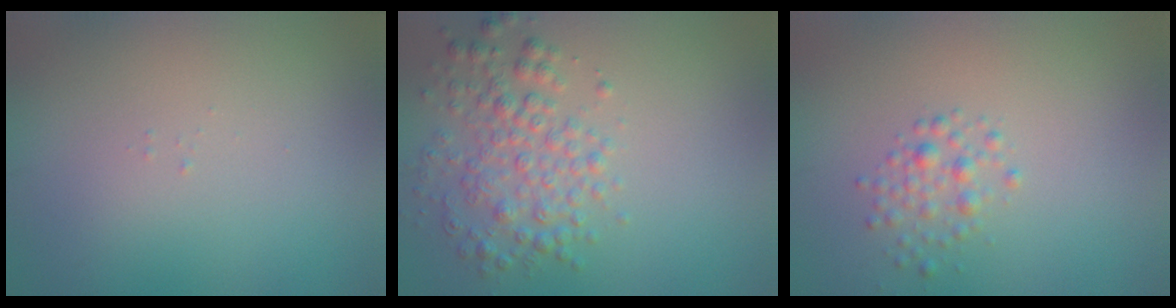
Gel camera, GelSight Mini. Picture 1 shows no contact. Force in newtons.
{"total": 3.5, "press": 3.5, "slide": 0.0}
{"total": 1.6, "press": 1.6, "slide": 0.1}